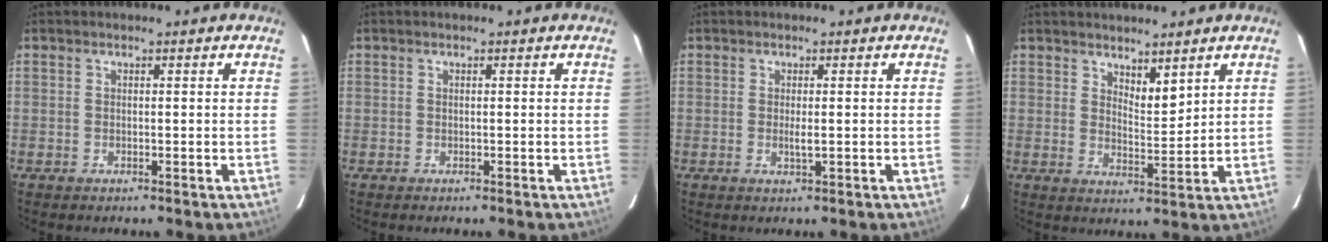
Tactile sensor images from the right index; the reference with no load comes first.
{"total": 0.0}
{"total": 1.5, "force": [-0.1, 0.1, 1.5], "torque": [-0.027, -0.003, -0.003]}
{"total": 3.9, "force": [3.0, 1.1, 2.2], "torque": [-0.038, -0.013, 0.059]}